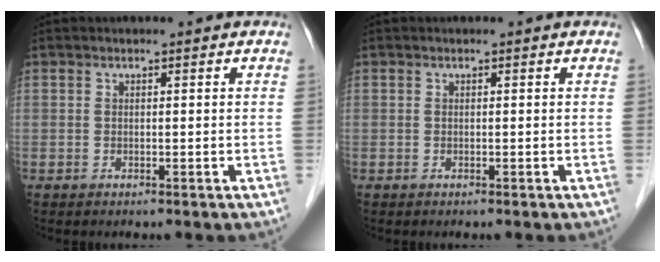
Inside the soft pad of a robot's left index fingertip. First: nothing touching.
{"total": 0.0}